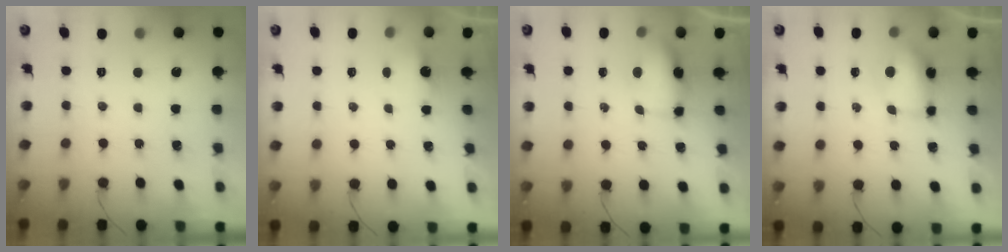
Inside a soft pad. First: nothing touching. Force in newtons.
{"total": 2.7, "press": 2.7, "slide": 0.7}
{"total": 6.1, "press": 6.1, "slide": 0.6}
{"total": 7.2, "press": 7.2, "slide": 0.4}